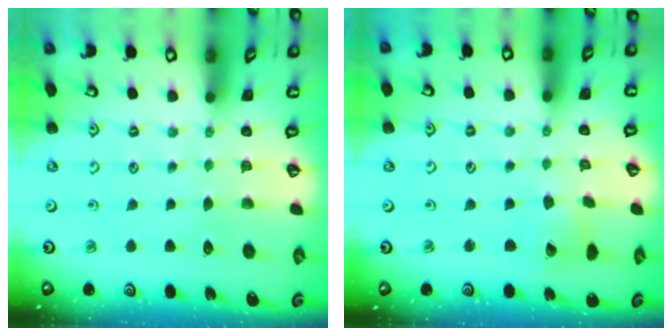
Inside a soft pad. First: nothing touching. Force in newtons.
{"total": 4.8, "press": 4.8, "slide": 0.5}